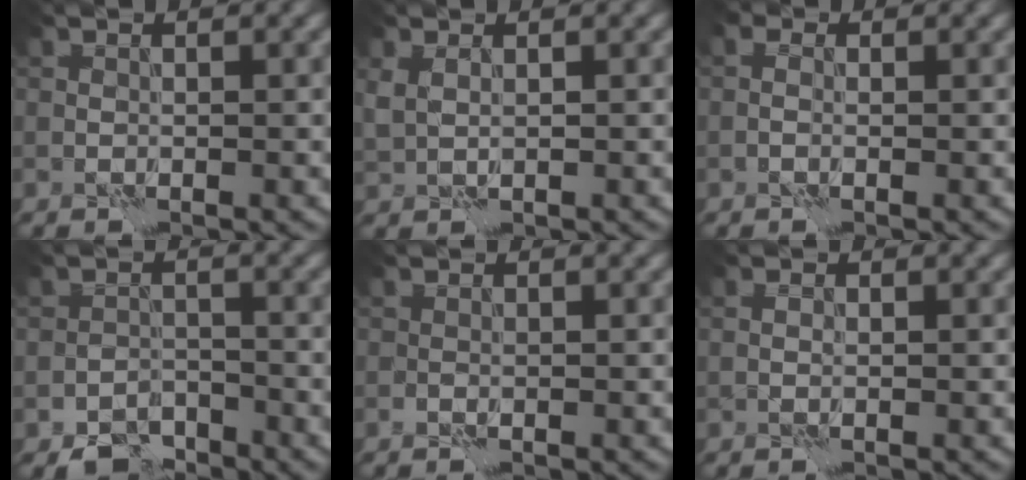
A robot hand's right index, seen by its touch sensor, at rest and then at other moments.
{"total": 1.5, "force": [0.7, 0.8, 1.1], "torque": [-0.031, 0.002, 0.016]}
{"total": 1.0, "force": [-0.2, 0.7, 0.7], "torque": [-0.015, 0.005, -0.008]}
{"total": 3.0, "force": [-2.4, 1.6, 0.8], "torque": [-0.011, 0.002, -0.050]}
{"total": 0.0}
{"total": 0.9, "force": [0.0, 0.6, 0.6], "torque": [-0.015, 0.001, -0.002]}